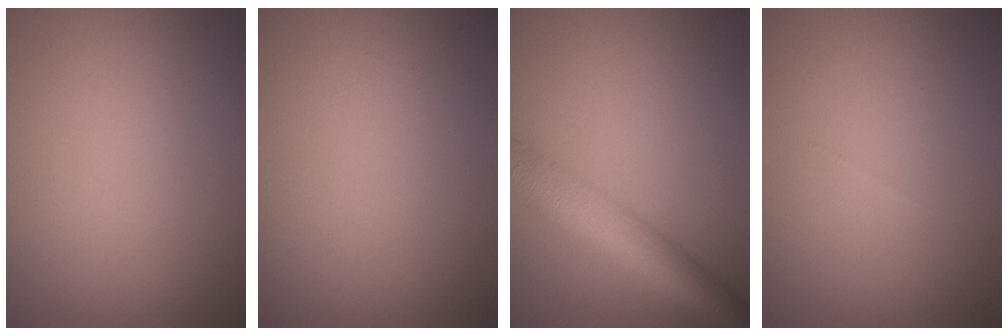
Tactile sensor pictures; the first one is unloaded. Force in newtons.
{"total": 0.0}
{"total": 7.2, "press": 7.2, "slide": 0.2}
{"total": 0.0}